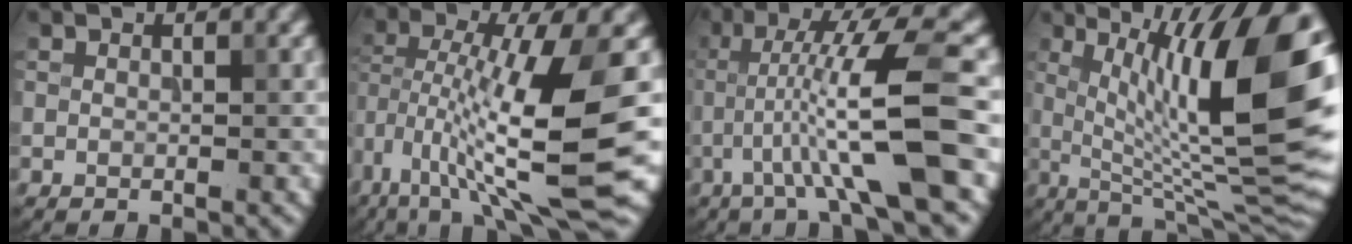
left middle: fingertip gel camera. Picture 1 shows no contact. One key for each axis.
{"total": 11.9, "fx": -2.8, "fy": 2.7, "fz": 11.3, "tx": -0.207, "ty": 0.003, "tz": -0.050}
{"total": 8.8, "fx": -2.2, "fy": 0.6, "fz": 8.6, "tx": -0.147, "ty": 0.017, "tz": -0.034}
{"total": 15.2, "fx": 2.7, "fy": 4.3, "fz": 14.3, "tx": -0.198, "ty": 0.001, "tz": 0.041}